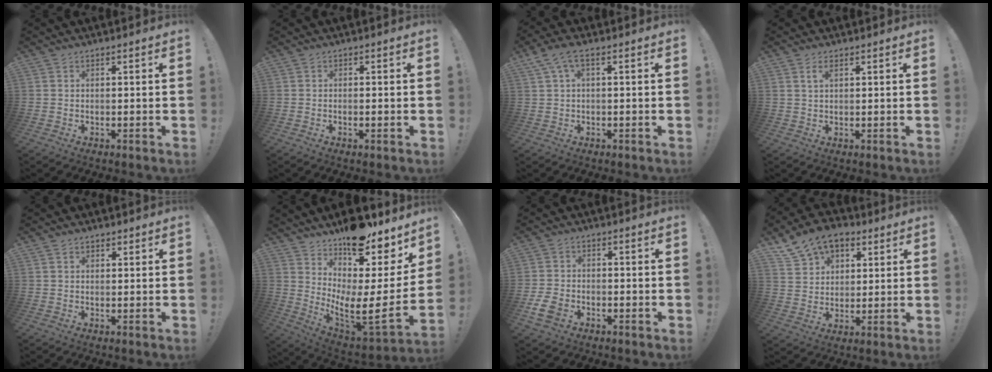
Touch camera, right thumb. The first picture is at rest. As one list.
[{"total": 0.9, "force": [-0.6, -0.1, 0.7], "torque": [-0.015, 0.001, -0.011]}, {"total": 4.5, "force": [1.4, 1.5, 4.0], "torque": [-0.080, 0.001, 0.029]}, {"total": 2.8, "force": [1.3, 1.2, 2.1], "torque": [-0.034, -0.003, 0.022]}, {"total": 1.1, "force": [0.6, 0.8, 0.4], "torque": [0.005, -0.003, 0.009]}, {"total": 18.3, "force": [10.3, 4.5, 14.4], "torque": [-0.227, -0.100, 0.170]}, {"total": 7.1, "force": [-3.5, 4.7, 4.1], "torque": [-0.093, 0.014, -0.060]}, {"total": 12.1, "force": [7.4, 8.3, 4.8], "torque": [-0.084, -0.039, 0.147]}]